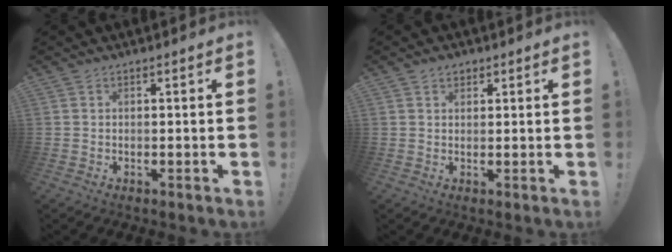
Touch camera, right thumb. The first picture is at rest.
{"total": 2.3, "force": [1.4, 1.6, 0.8], "torque": [-0.001, -0.006, 0.023]}